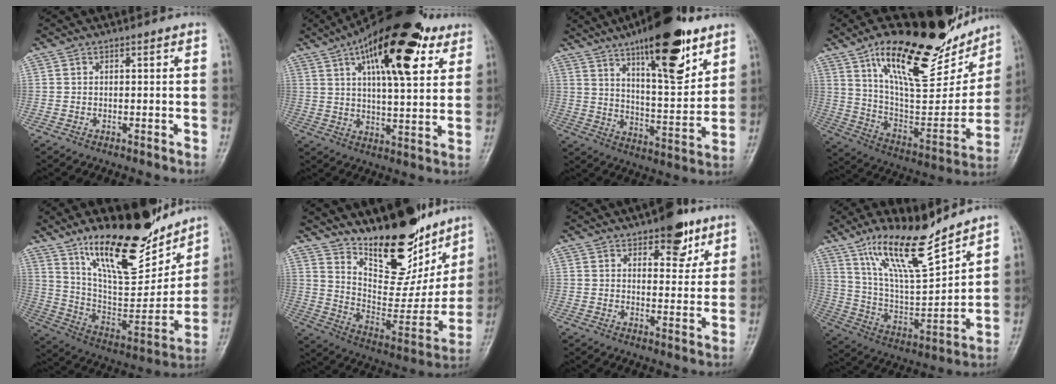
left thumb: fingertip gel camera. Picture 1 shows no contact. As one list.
[{"total": 22.7, "force": [10.7, 8.7, 18.0], "torque": [-0.254, -0.012, 0.164]}, {"total": 20.0, "force": [11.8, 6.1, 14.9], "torque": [-0.196, -0.059, 0.191]}, {"total": 29.7, "force": [18.5, 11.4, 20.2], "torque": [-0.270, -0.053, 0.304]}, {"total": 24.1, "force": [16.7, 8.7, 15.0], "torque": [-0.192, -0.091, 0.286]}, {"total": 23.6, "force": [17.1, 10.0, 12.7], "torque": [-0.139, -0.106, 0.275]}, {"total": 8.6, "force": [5.2, 4.1, 5.4], "torque": [-0.041, -0.025, 0.070]}, {"total": 16.5, "force": [12.1, 3.7, 10.6], "torque": [-0.171, -0.069, 0.235]}]